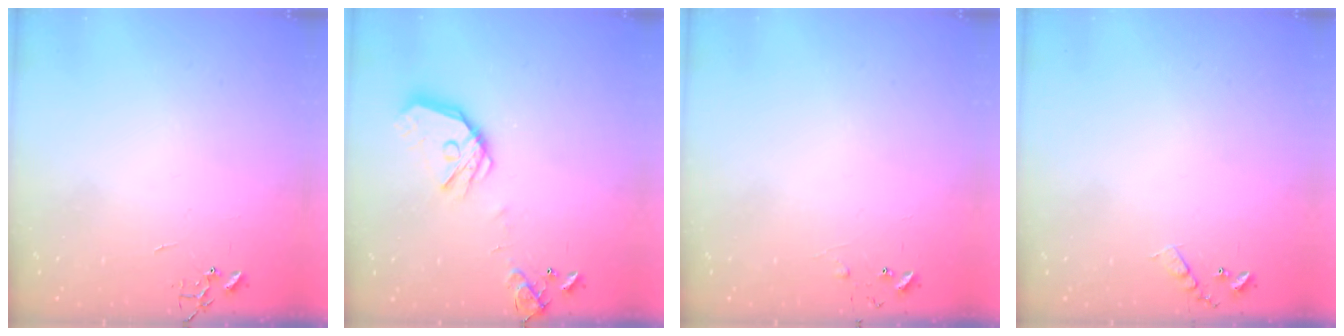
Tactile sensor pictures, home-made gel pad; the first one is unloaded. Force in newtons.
{"total": 15.6, "press": 15.5, "slide": 1.7}
{"total": 6.2, "press": 6.2, "slide": 0.5}
{"total": 6.7, "press": 6.6, "slide": 0.4}